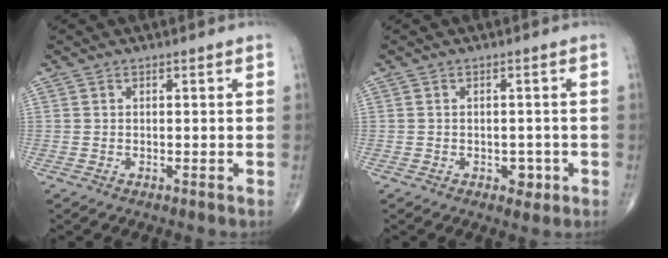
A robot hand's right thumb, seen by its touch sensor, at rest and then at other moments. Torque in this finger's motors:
{"motor_torque": [0.29, 0.11, 0.07, -0.28, -0.01]}